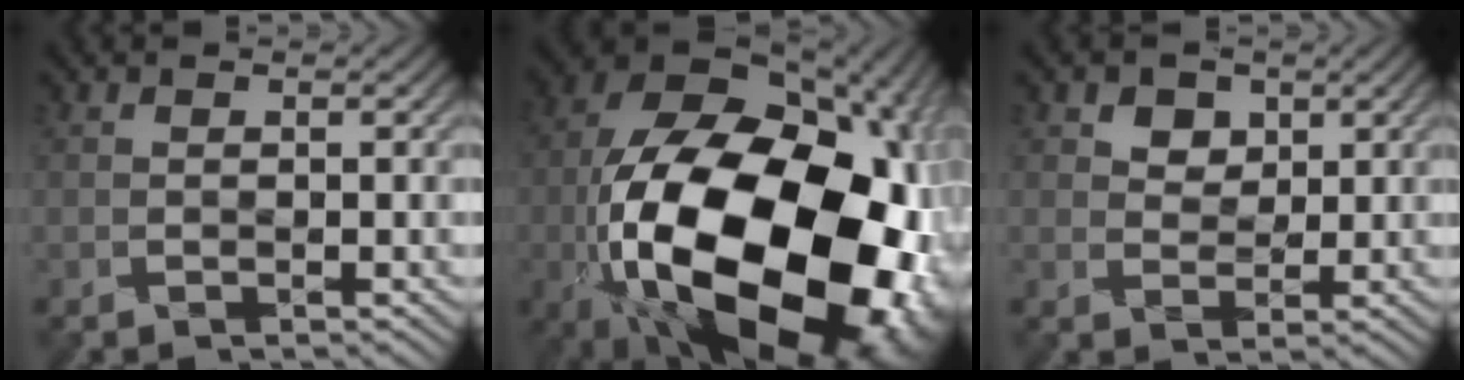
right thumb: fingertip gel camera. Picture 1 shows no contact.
{"total": 24.5, "force": [-6.8, 13.9, 19.0], "torque": [-0.389, -0.079, -0.065]}
{"total": 3.5, "force": [2.0, 2.6, 1.2], "torque": [-0.022, -0.006, 0.030]}